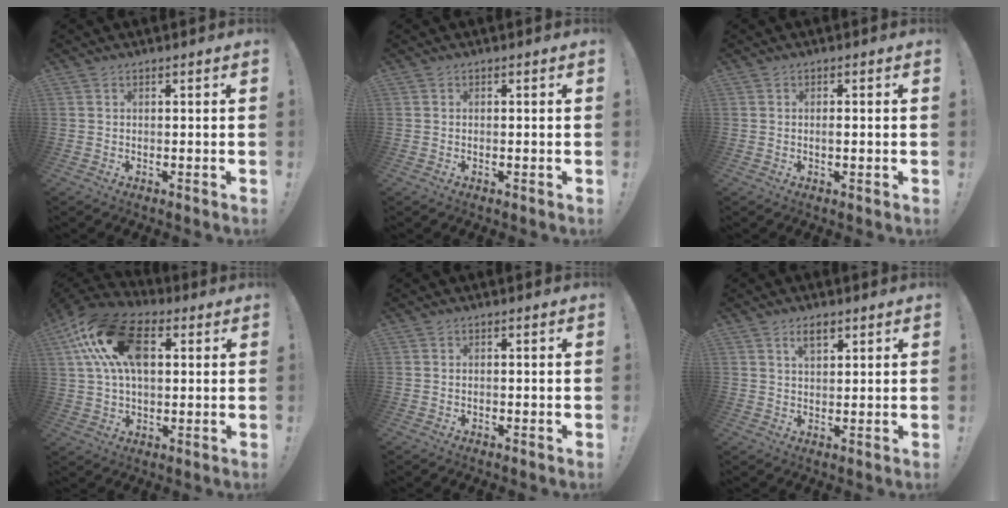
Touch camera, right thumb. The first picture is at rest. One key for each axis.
{"total": 0.0}
{"total": 1.1, "fx": -0.4, "fy": 0.2, "fz": 1.0, "tx": -0.016, "ty": 0.000, "tz": -0.008}
{"total": 20.2, "fx": 6.3, "fy": 11.9, "fz": 15.0, "tx": -0.271, "ty": -0.005, "tz": 0.106}
{"total": 0.0}
{"total": 4.1, "fx": 2.2, "fy": 1.9, "fz": 2.8, "tx": -0.040, "ty": -0.004, "tz": 0.036}